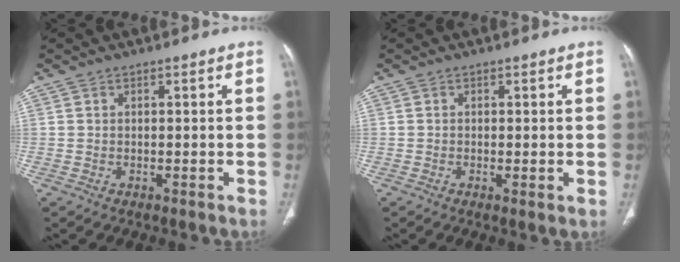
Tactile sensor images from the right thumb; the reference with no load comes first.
{"total": 1.1, "force": [-0.1, 0.2, 1.1], "torque": [-0.025, -0.007, -0.004]}